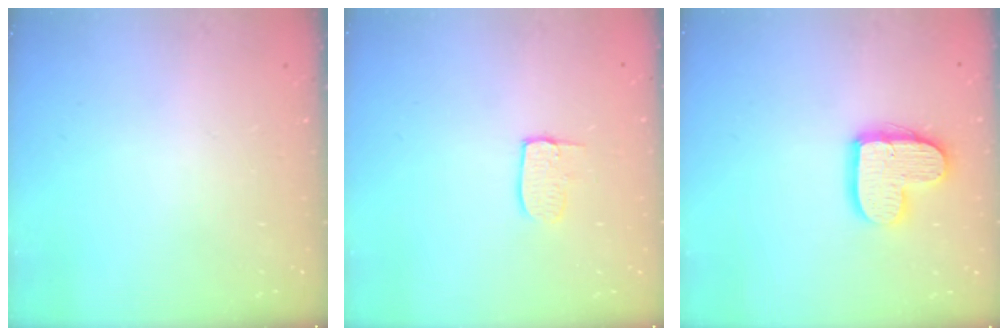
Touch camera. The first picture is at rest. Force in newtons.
{"total": 6.5, "press": 6.5, "slide": 0.6}
{"total": 12.6, "press": 12.6, "slide": 0.9}